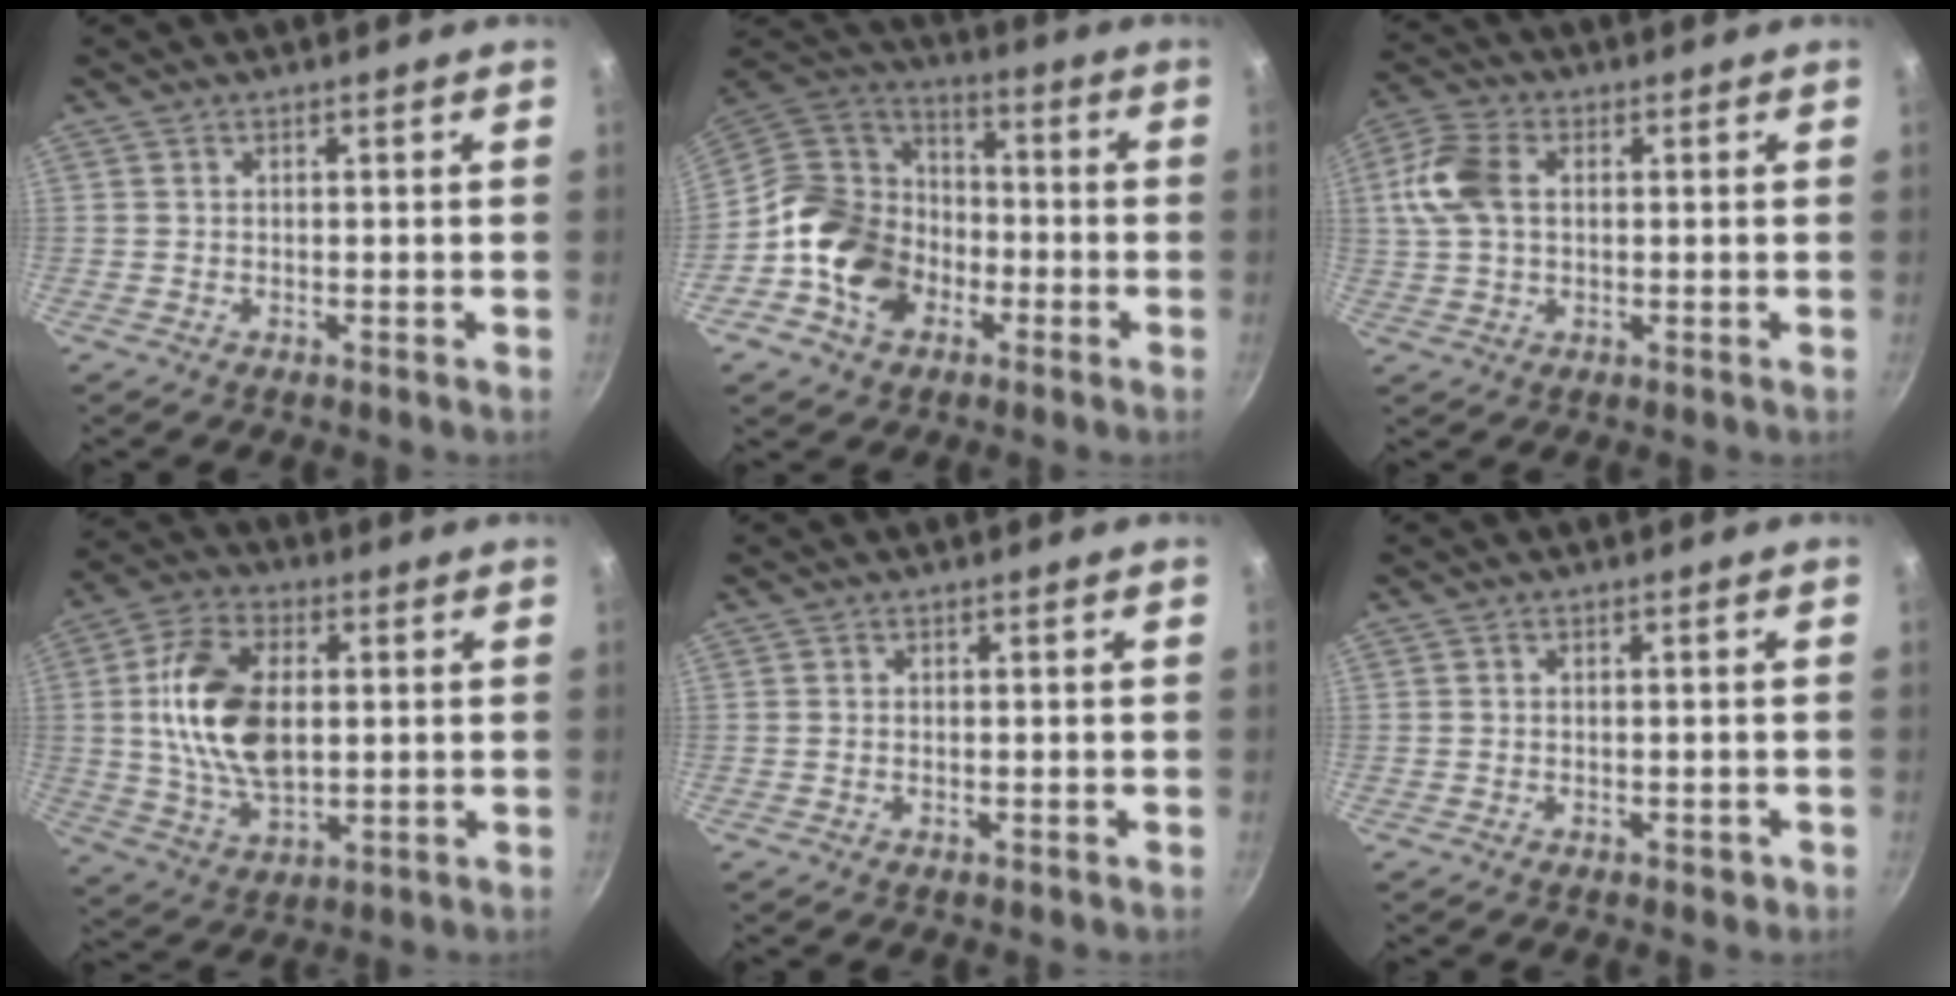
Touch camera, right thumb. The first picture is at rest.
{"total": 16.4, "force": [-5.5, 12.5, 9.1], "torque": [-0.141, 0.052, -0.107]}
{"total": 9.0, "force": [1.5, 5.8, 6.7], "torque": [-0.152, 0.018, 0.028]}
{"total": 16.6, "force": [1.8, 9.6, 13.4], "torque": [-0.246, 0.000, 0.036]}
{"total": 0.0}
{"total": 1.1, "force": [-0.5, 0.6, 0.7], "torque": [-0.006, 0.000, -0.006]}